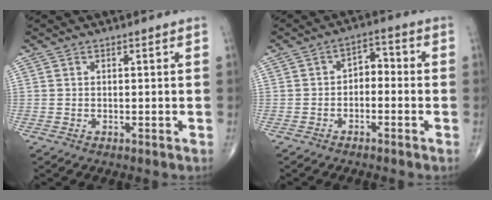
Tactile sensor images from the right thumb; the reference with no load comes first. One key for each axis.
{"total": 4.2, "fx": -1.3, "fy": 2.8, "fz": 2.9, "tx": -0.031, "ty": 0.031, "tz": -0.030}